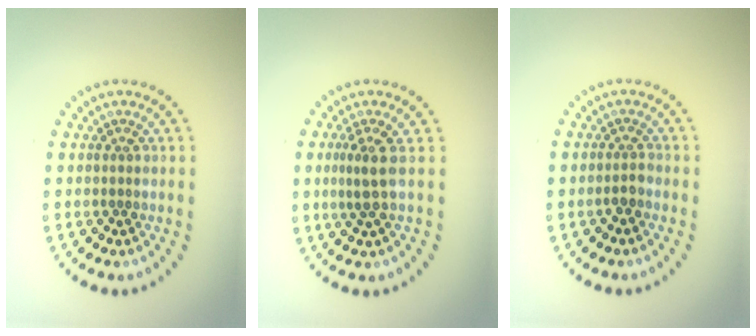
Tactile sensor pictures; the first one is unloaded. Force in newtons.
{"total": 2.2, "press": 1.5, "slide": 1.7}
{"total": 1.2, "press": 1.0, "slide": 0.8}